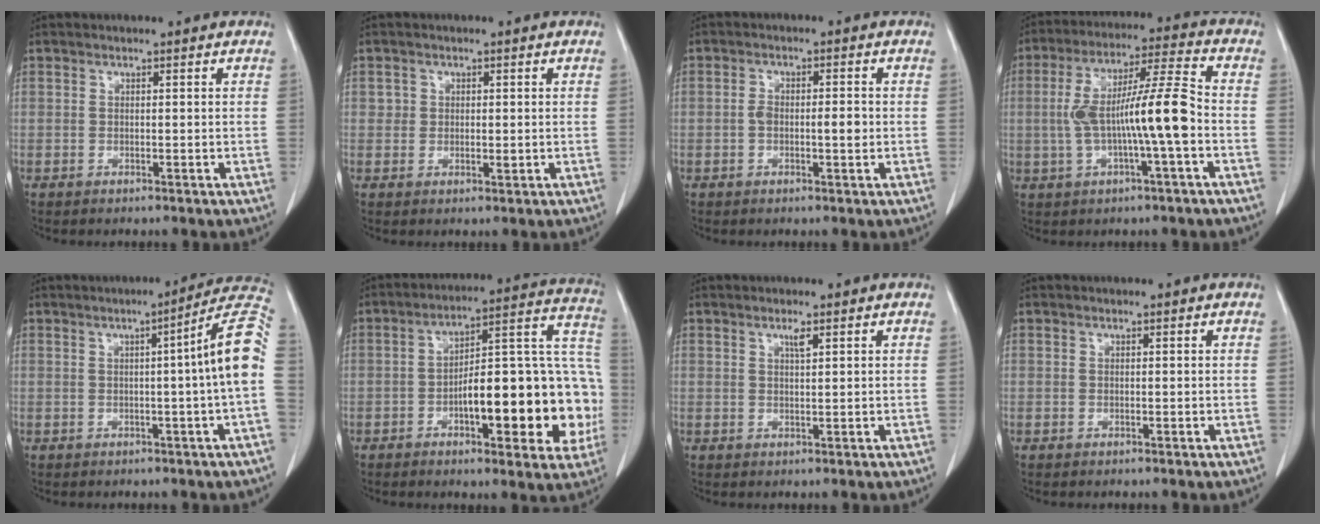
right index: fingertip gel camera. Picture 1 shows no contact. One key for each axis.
{"total": 1.9, "fx": 0.3, "fy": 1.6, "fz": 1.0, "tx": -0.013, "ty": -0.002, "tz": 0.003}
{"total": 3.8, "fx": -0.4, "fy": 1.4, "fz": 3.5, "tx": -0.065, "ty": 0.008, "tz": -0.006}
{"total": 12.6, "fx": -1.7, "fy": 0.7, "fz": 12.5, "tx": -0.233, "ty": 0.023, "tz": -0.030}
{"total": 9.7, "fx": -0.2, "fy": -1.5, "fz": 9.6, "tx": -0.112, "ty": 0.015, "tz": -0.011}
{"total": 21.2, "fx": -4.9, "fy": 6.2, "fz": 19.6, "tx": -0.206, "ty": 0.047, "tz": -0.057}
{"total": 1.4, "fx": 0.8, "fy": 0.0, "fz": 1.1, "tx": -0.021, "ty": -0.001, "tz": 0.014}
{"total": 0.0}